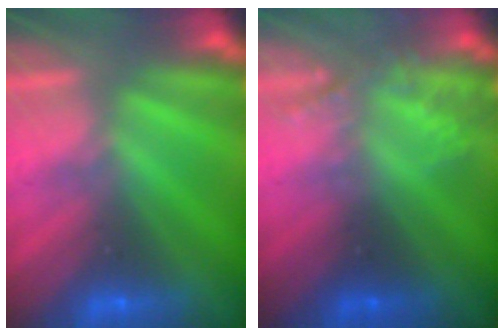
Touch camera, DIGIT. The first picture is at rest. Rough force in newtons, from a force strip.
{"total": 1.9}